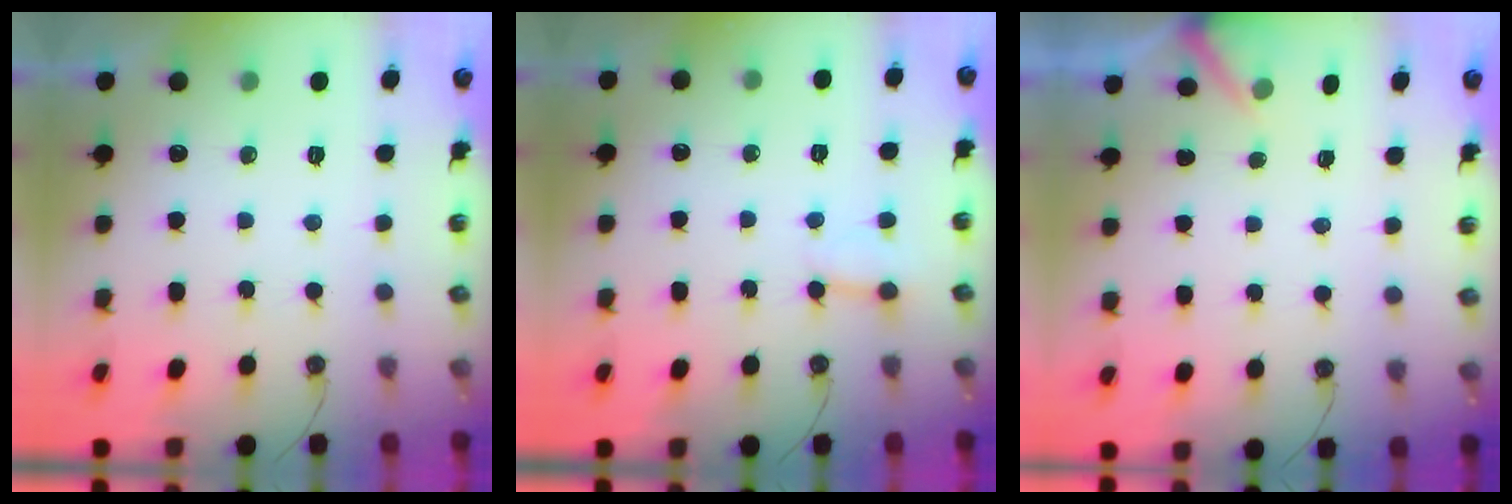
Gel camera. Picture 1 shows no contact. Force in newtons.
{"total": 1.9, "press": 1.9, "slide": 0.1}
{"total": 2.4, "press": 2.4, "slide": 0.3}